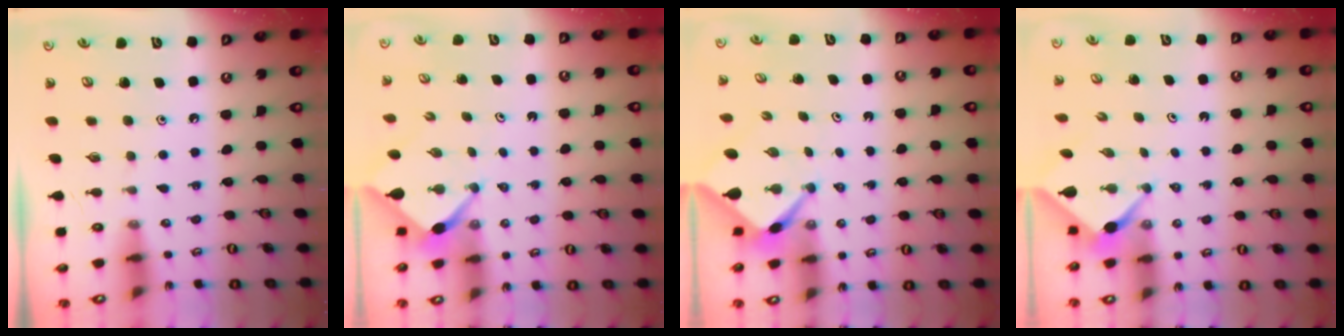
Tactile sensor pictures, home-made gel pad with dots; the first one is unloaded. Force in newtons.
{"total": 2.6, "press": 2.6, "slide": 0.3}
{"total": 2.5, "press": 2.5, "slide": 0.3}
{"total": 2.6, "press": 2.6, "slide": 0.3}